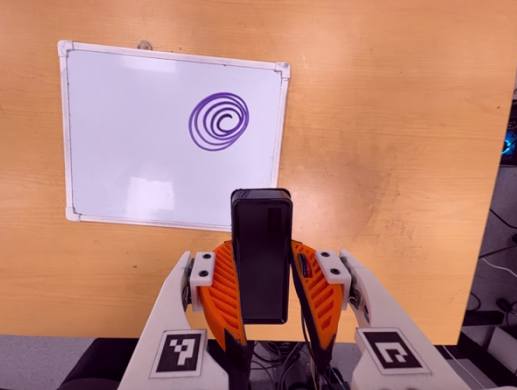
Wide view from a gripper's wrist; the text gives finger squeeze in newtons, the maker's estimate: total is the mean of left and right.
{"total": 4.9, "left": 3.7, "right": 6.0}